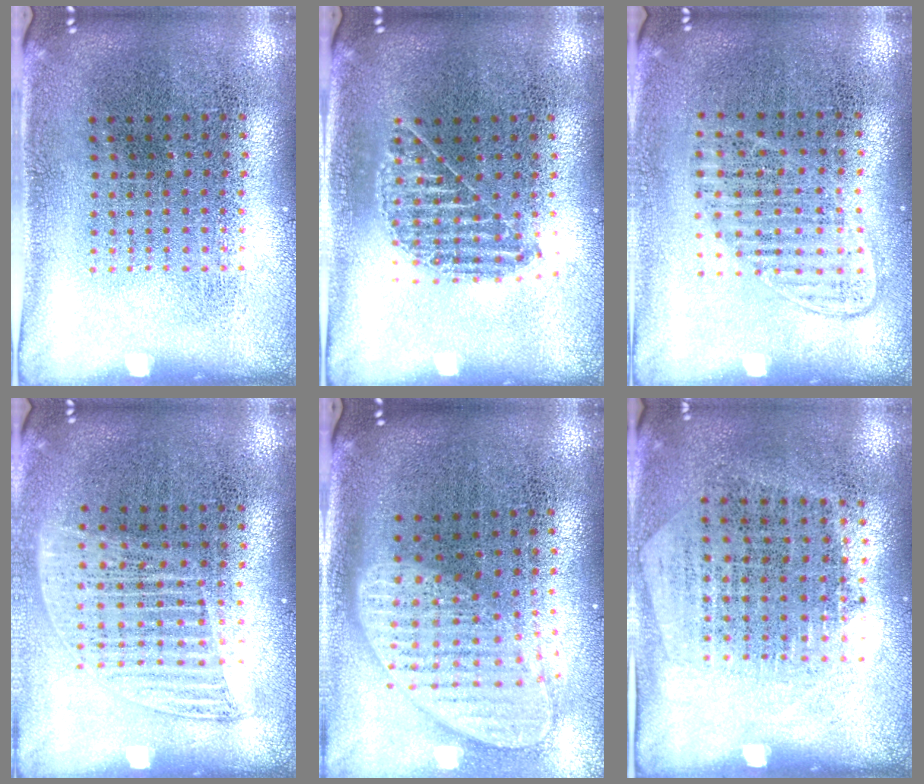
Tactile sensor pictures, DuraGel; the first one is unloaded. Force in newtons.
{"total": 1.0, "press": 0.9, "slide": 0.3}
{"total": 1.2, "press": 1.1, "slide": 0.6}
{"total": 1.2, "press": 1.1, "slide": 0.6}
{"total": 2.0, "press": 1.6, "slide": 1.2}
{"total": 1.2, "press": 1.0, "slide": 0.6}